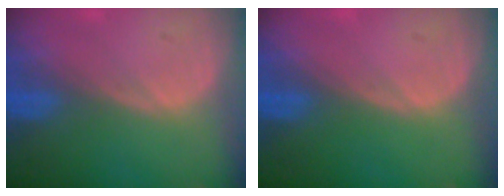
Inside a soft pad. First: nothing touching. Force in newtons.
{"total": 0.0}